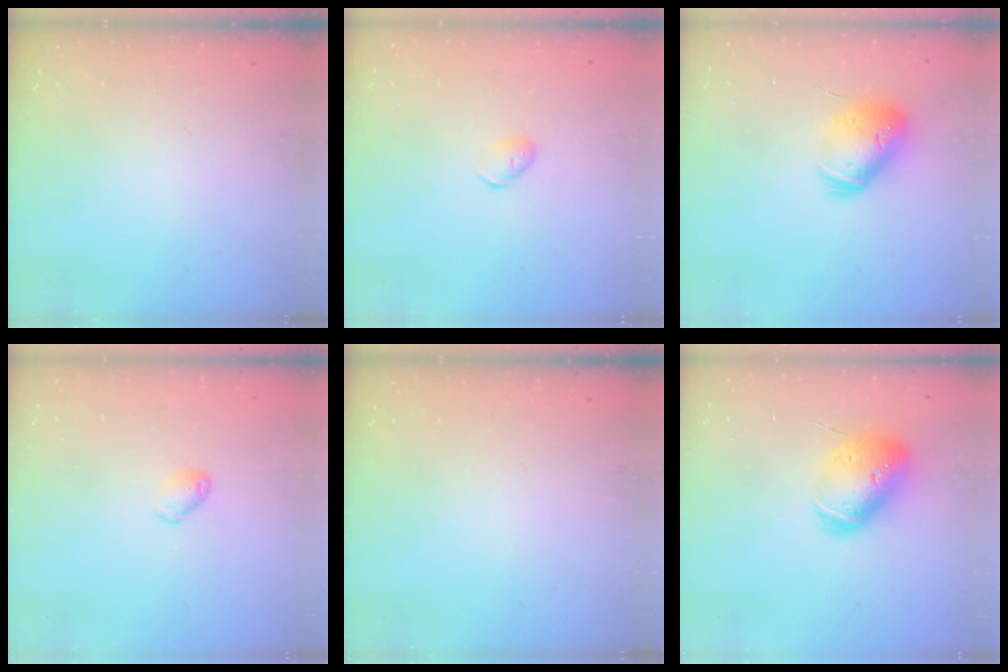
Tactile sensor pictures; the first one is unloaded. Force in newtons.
{"total": 4.4, "press": 4.3, "slide": 1.0}
{"total": 15.5, "press": 15.4, "slide": 2.2}
{"total": 4.9, "press": 4.9, "slide": 0.7}
{"total": 0.0}
{"total": 15.7, "press": 15.5, "slide": 2.4}